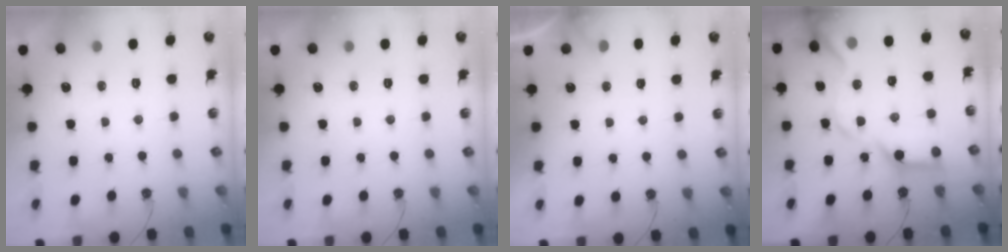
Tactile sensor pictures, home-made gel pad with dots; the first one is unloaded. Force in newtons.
{"total": 0.0}
{"total": 3.7, "press": 3.7, "slide": 0.3}
{"total": 19.4, "press": 19.3, "slide": 2.3}